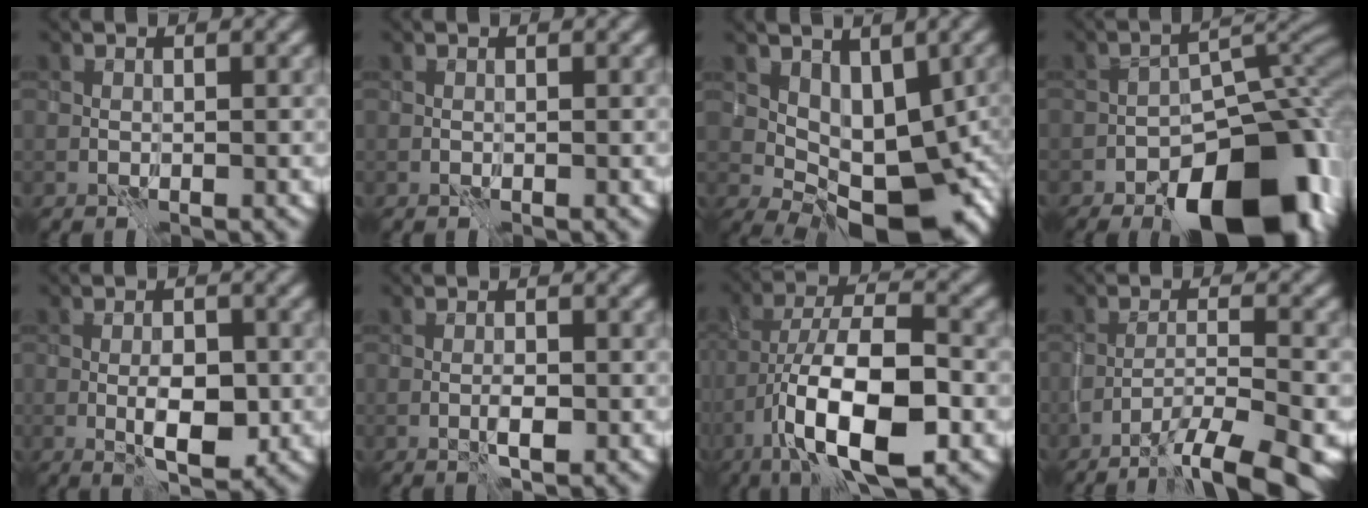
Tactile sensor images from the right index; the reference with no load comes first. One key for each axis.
{"total": 0.0}
{"total": 8.8, "fx": 0.0, "fy": 5.2, "fz": 7.1, "tx": -0.101, "ty": -0.016, "tz": 0.011}
{"total": 14.7, "fx": -9.1, "fy": 6.8, "fz": 9.3, "tx": -0.102, "ty": 0.002, "tz": -0.147}
{"total": 3.8, "fx": -0.8, "fy": 1.7, "fz": 3.3, "tx": -0.052, "ty": -0.002, "tz": -0.012}
{"total": 1.1, "fx": -0.4, "fy": 0.3, "fz": 1.0, "tx": -0.020, "ty": 0.001, "tz": -0.009}
{"total": 11.1, "fx": -4.6, "fy": 4.0, "fz": 9.3, "tx": -0.171, "ty": 0.003, "tz": -0.081}
{"total": 7.1, "fx": -5.1, "fy": 1.2, "fz": 4.9, "tx": -0.069, "ty": -0.007, "tz": -0.078}